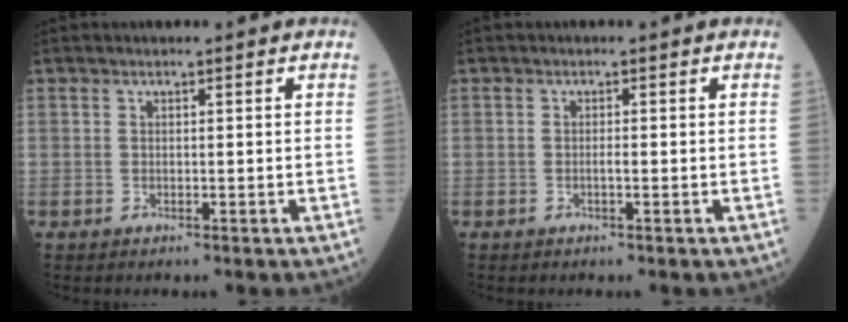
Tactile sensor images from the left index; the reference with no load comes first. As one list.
[{"total": 0.7, "force": [-0.4, 0.0, 0.6], "torque": [-0.012, -0.002, -0.007]}]